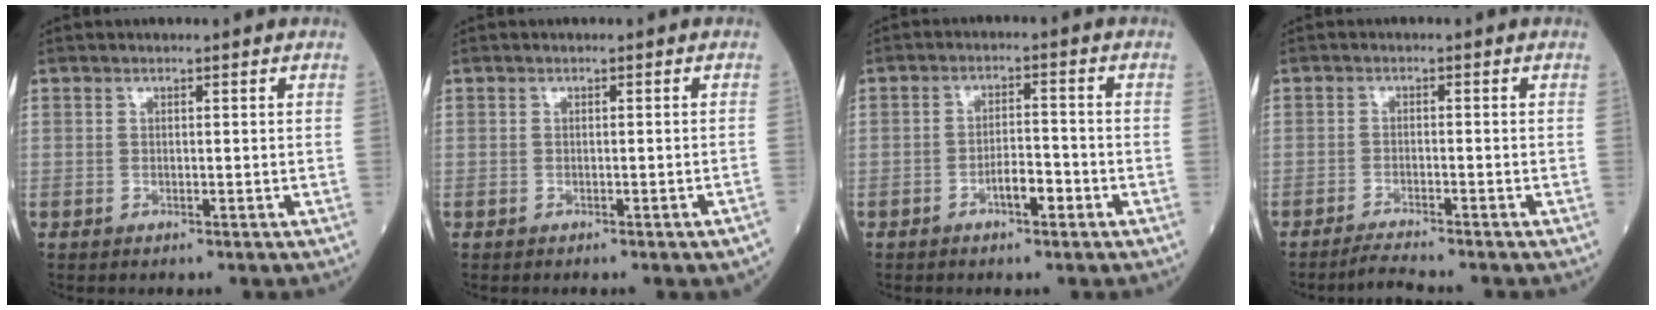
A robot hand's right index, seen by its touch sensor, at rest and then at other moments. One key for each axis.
{"total": 2.2, "fx": -1.8, "fy": -0.2, "fz": 1.3, "tx": -0.010, "ty": 0.000, "tz": -0.021}
{"total": 3.7, "fx": -2.0, "fy": 1.1, "fz": 3.0, "tx": -0.046, "ty": 0.006, "tz": -0.035}
{"total": 3.3, "fx": -3.1, "fy": -0.7, "fz": 1.0, "tx": -0.027, "ty": -0.015, "tz": -0.056}